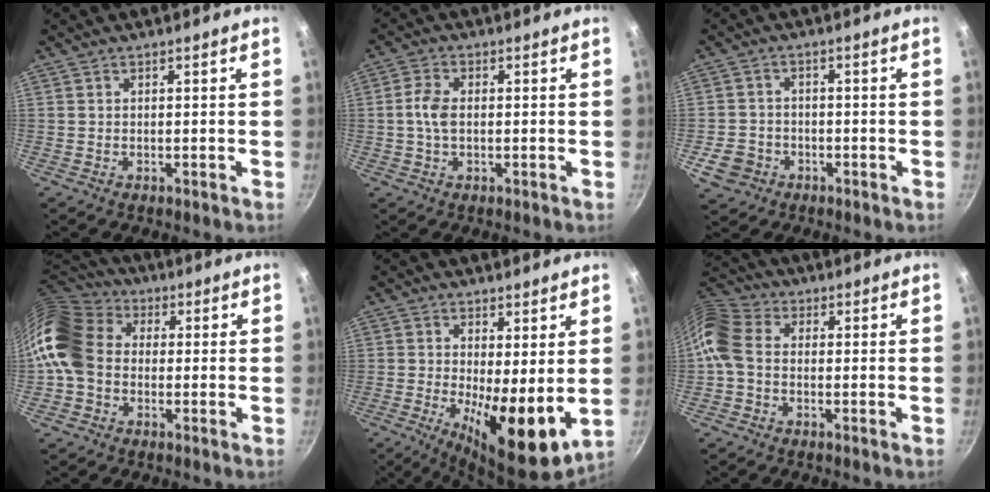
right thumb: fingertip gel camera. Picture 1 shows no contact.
{"total": 4.6, "force": [0.0, 2.8, 3.7], "torque": [-0.078, 0.012, -0.004]}
{"total": 5.7, "force": [-2.5, 4.8, 1.9], "torque": [-0.030, 0.025, -0.039]}
{"total": 14.2, "force": [-0.5, 11.3, 8.6], "torque": [-0.156, 0.031, -0.030]}
{"total": 12.6, "force": [-0.5, 4.3, 11.8], "torque": [-0.162, -0.028, -0.002]}
{"total": 8.4, "force": [-0.9, 6.1, 5.7], "torque": [-0.120, 0.027, -0.037]}